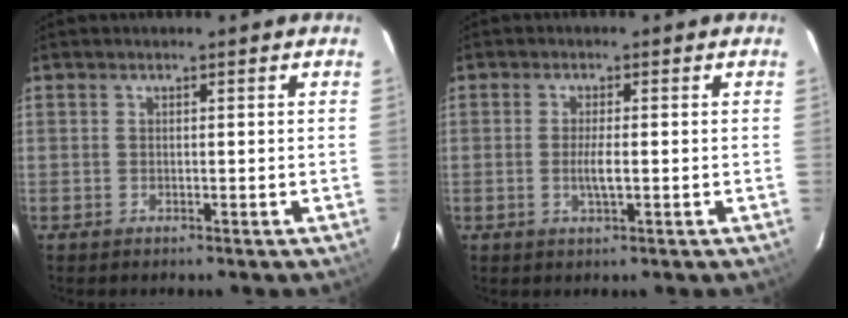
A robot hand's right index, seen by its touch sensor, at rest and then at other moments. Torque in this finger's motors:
{"motor_torque": [0.77, -0.07, 0.34, 0.06]}